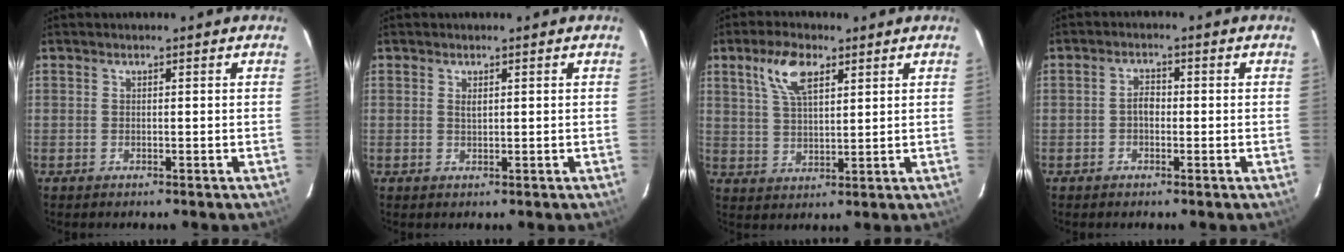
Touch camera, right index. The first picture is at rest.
{"total": 0.9, "force": [0.4, 0.4, 0.7], "torque": [-0.011, 0.003, 0.008]}
{"total": 7.8, "force": [4.2, 3.4, 5.7], "torque": [-0.110, 0.014, 0.081]}
{"total": 2.2, "force": [-0.5, 1.5, 1.5], "torque": [-0.028, 0.009, -0.011]}